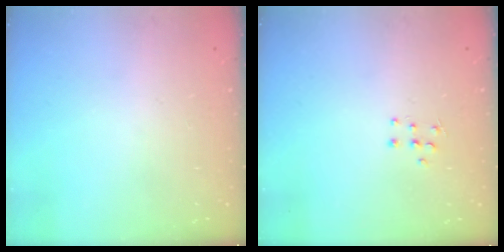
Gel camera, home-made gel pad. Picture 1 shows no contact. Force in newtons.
{"total": 5.0, "press": 4.9, "slide": 0.5}